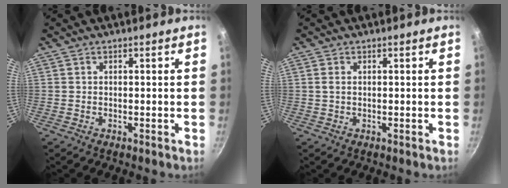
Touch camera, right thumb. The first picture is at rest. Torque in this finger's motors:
{"motor_torque": [-0.45, 0.33, -0.31, 0.21, 0.08]}